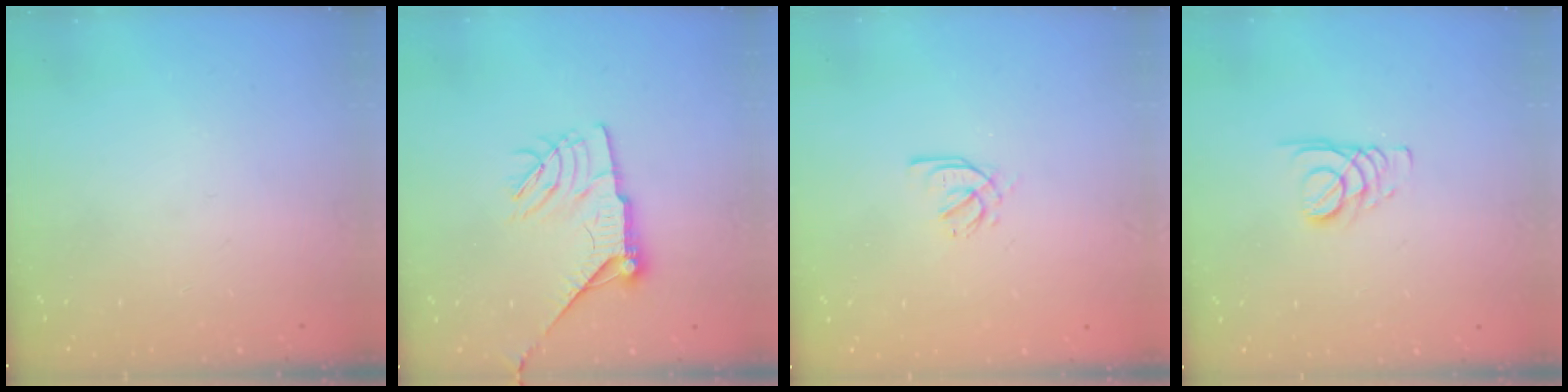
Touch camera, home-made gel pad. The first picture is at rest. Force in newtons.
{"total": 11.6, "press": 11.5, "slide": 1.2}
{"total": 1.7, "press": 1.6, "slide": 0.5}
{"total": 1.8, "press": 1.7, "slide": 0.1}